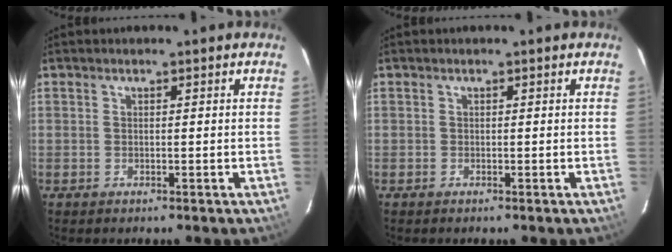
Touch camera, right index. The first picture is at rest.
{"total": 0.0}